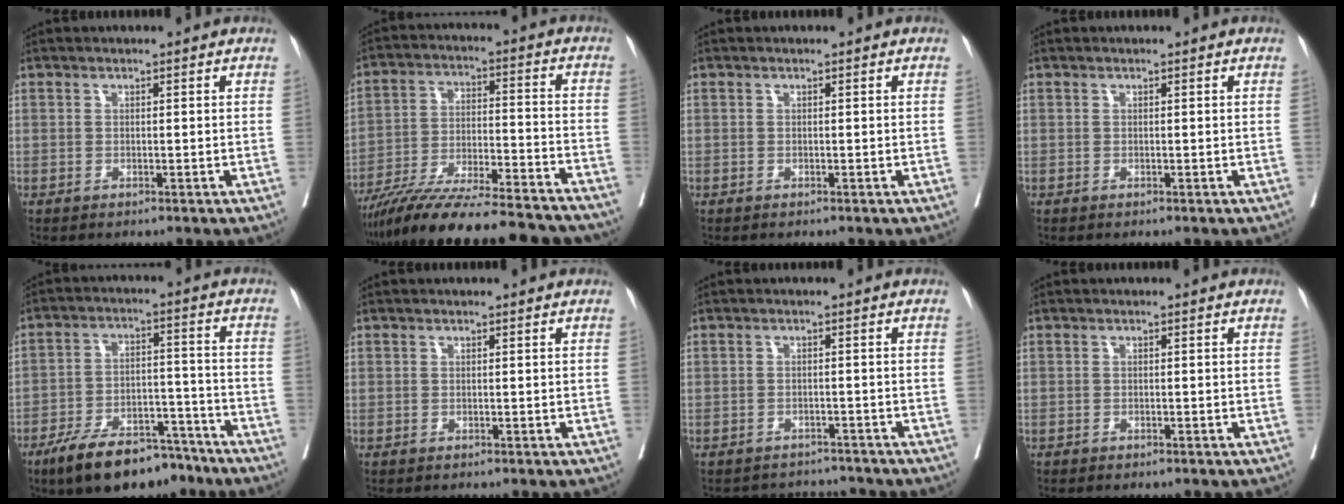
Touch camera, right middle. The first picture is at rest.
{"total": 24.1, "force": [-21.4, 2.3, 10.8], "torque": [-0.151, -0.022, -0.326]}
{"total": 0.0}
{"total": 0.0}
{"total": 13.3, "force": [-10.3, 5.1, 6.7], "torque": [-0.102, 0.015, -0.170]}
{"total": 0.0}
{"total": 4.8, "force": [-4.6, 0.9, -1.0], "torque": [0.016, 0.013, -0.061]}
{"total": 0.7, "force": [-0.6, 0.2, 0.2], "torque": [-0.007, 0.000, -0.011]}